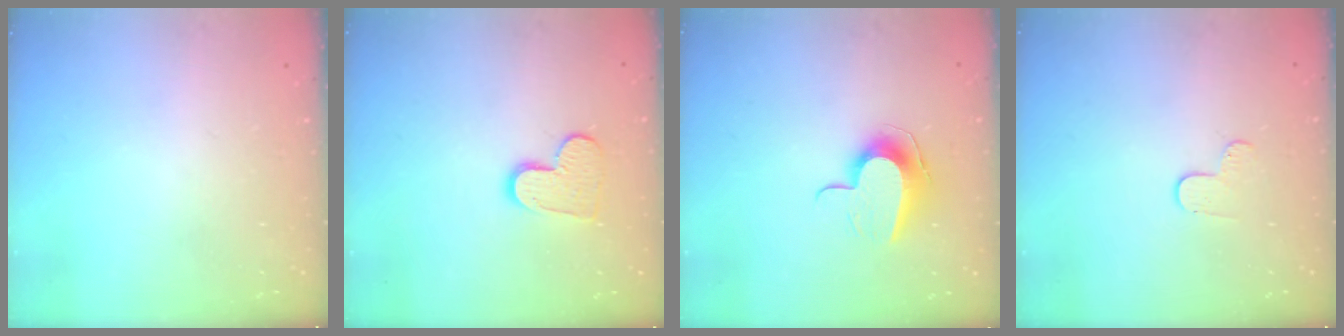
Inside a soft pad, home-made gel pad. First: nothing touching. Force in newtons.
{"total": 9.4, "press": 9.4, "slide": 0.6}
{"total": 10.0, "press": 10.0, "slide": 1.2}
{"total": 4.0, "press": 3.9, "slide": 0.4}